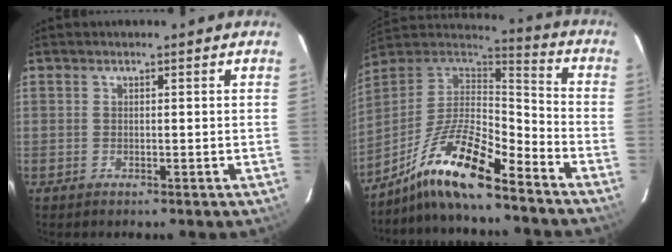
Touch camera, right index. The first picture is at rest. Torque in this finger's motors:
{"motor_torque": [1.13, -1.01, 0.92, 0.21]}